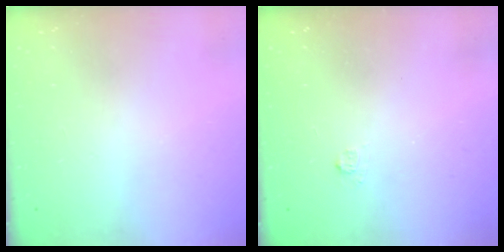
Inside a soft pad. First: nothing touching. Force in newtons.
{"total": 2.2, "press": 2.0, "slide": 0.9}